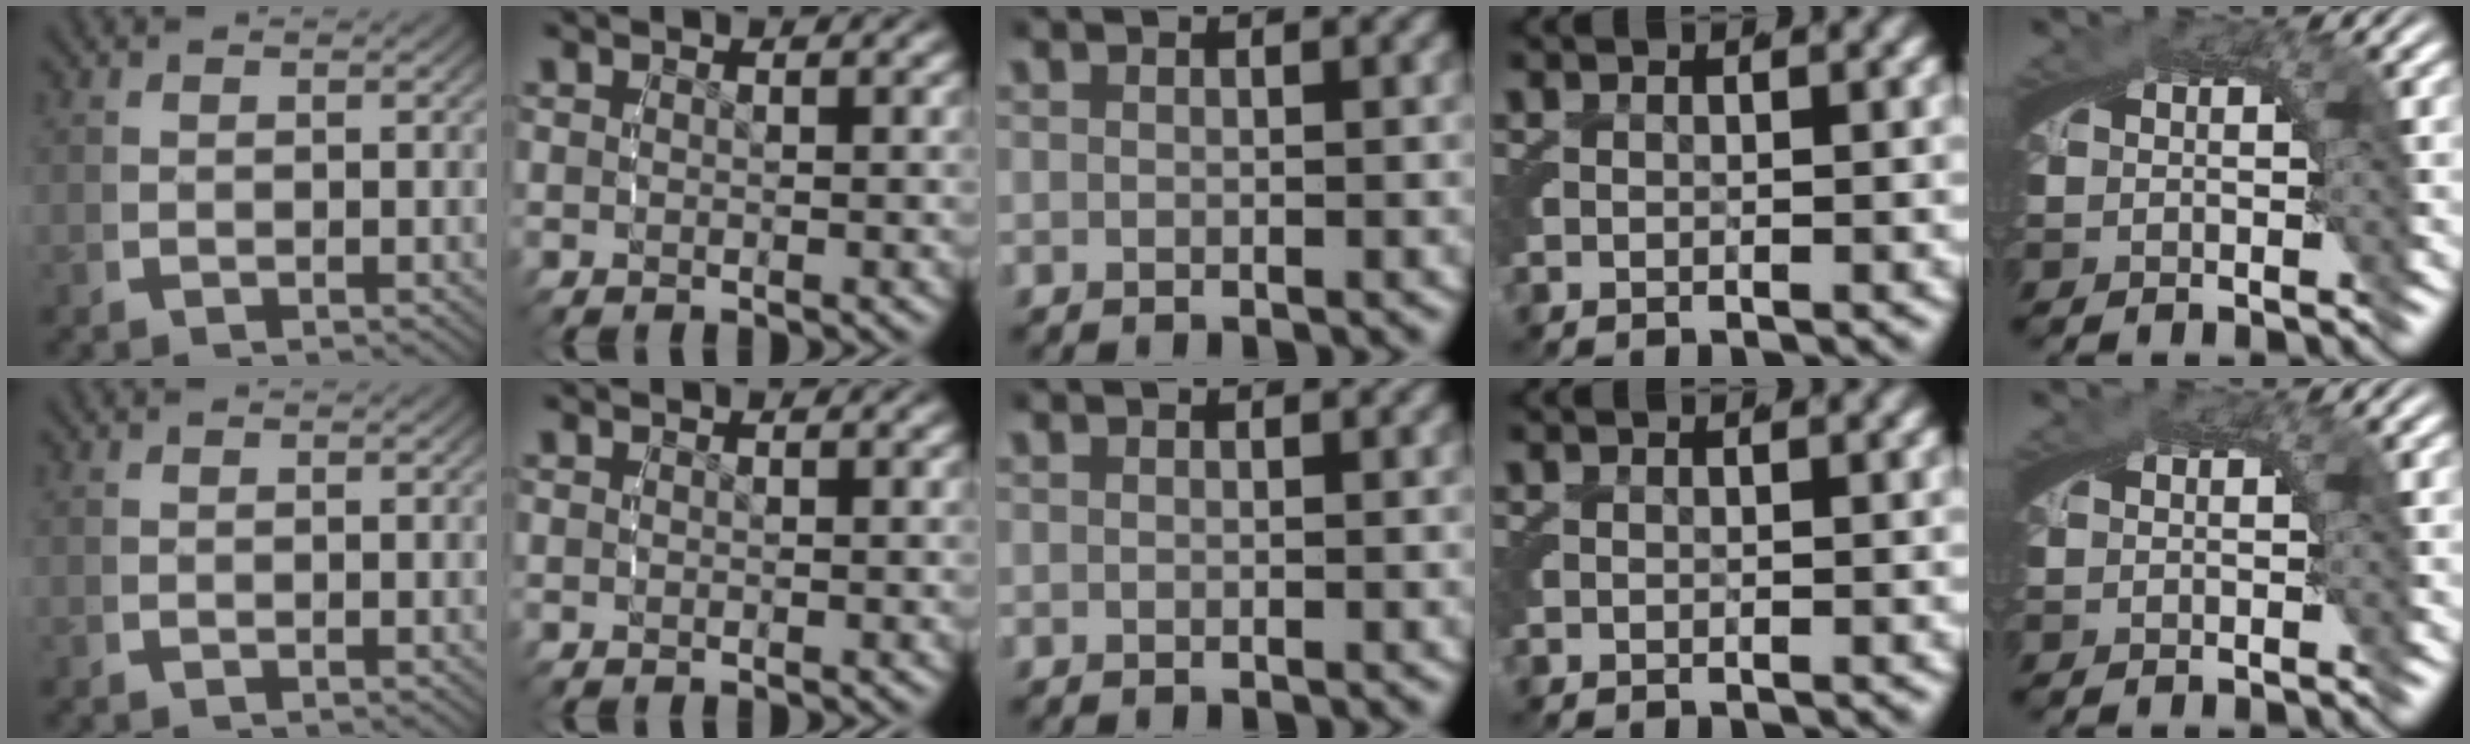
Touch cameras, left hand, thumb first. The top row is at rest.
{"little": {"total": 1.4, "force": [-0.2, -1.3, -0.5], "torque": [0.021, -0.002, 0.003]}}